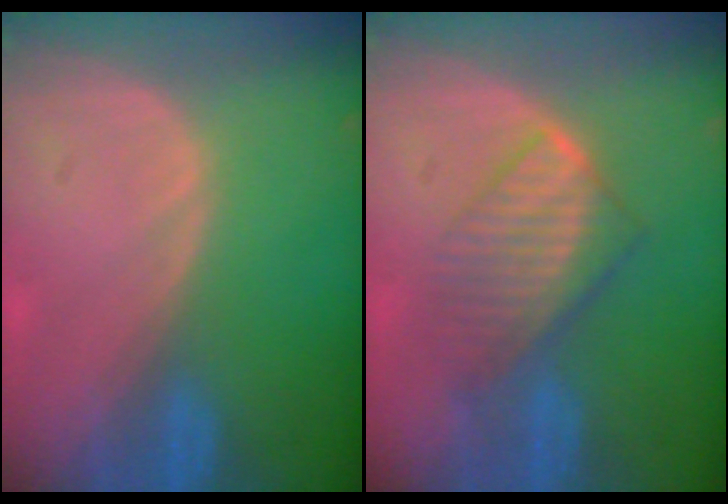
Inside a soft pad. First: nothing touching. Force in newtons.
{"total": 6.6, "press": 6.3, "slide": 1.9}